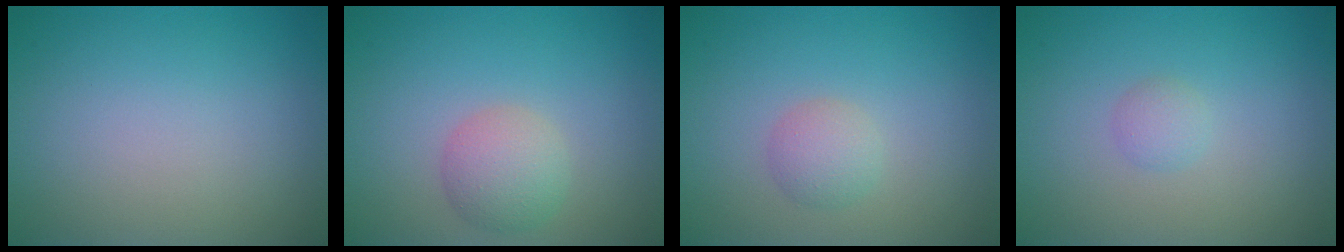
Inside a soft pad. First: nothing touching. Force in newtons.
{"total": 2.9, "press": 2.9, "slide": 0.1}
{"total": 1.8, "press": 1.8, "slide": 0.1}
{"total": 1.0, "press": 1.0, "slide": 0.0}